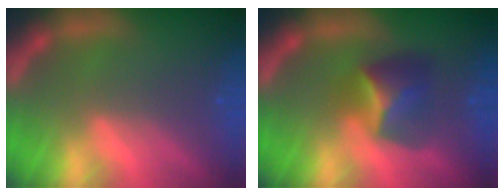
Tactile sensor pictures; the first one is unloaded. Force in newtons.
{"total": 4.4}